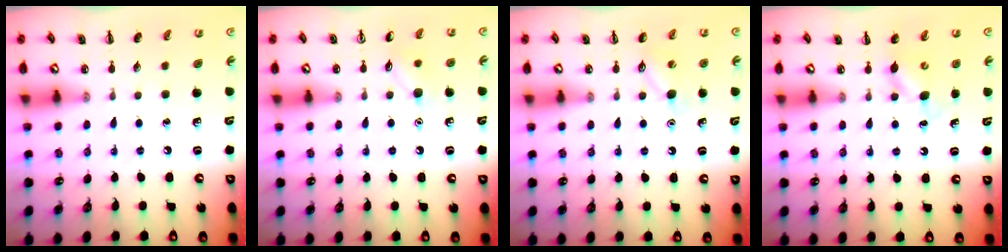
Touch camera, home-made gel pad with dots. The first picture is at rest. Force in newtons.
{"total": 8.0, "press": 7.8, "slide": 1.9}
{"total": 8.0, "press": 7.9, "slide": 1.6}
{"total": 6.1, "press": 6.0, "slide": 1.4}